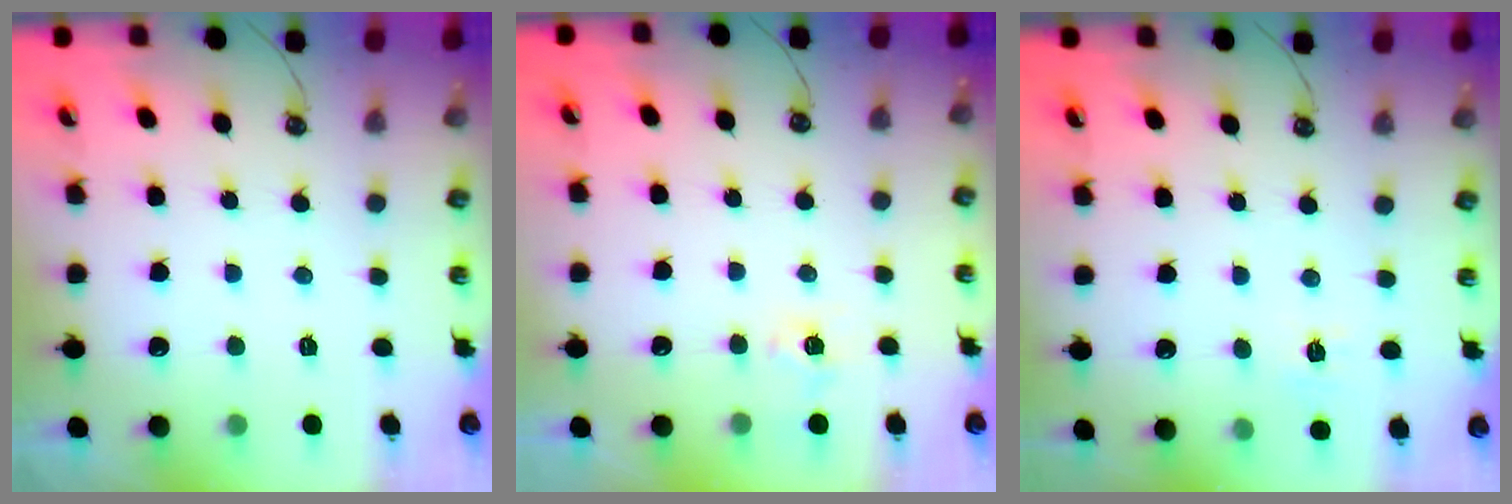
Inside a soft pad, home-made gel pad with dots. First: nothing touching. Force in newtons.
{"total": 3.5, "press": 3.5, "slide": 0.5}
{"total": 6.2, "press": 6.2, "slide": 0.6}